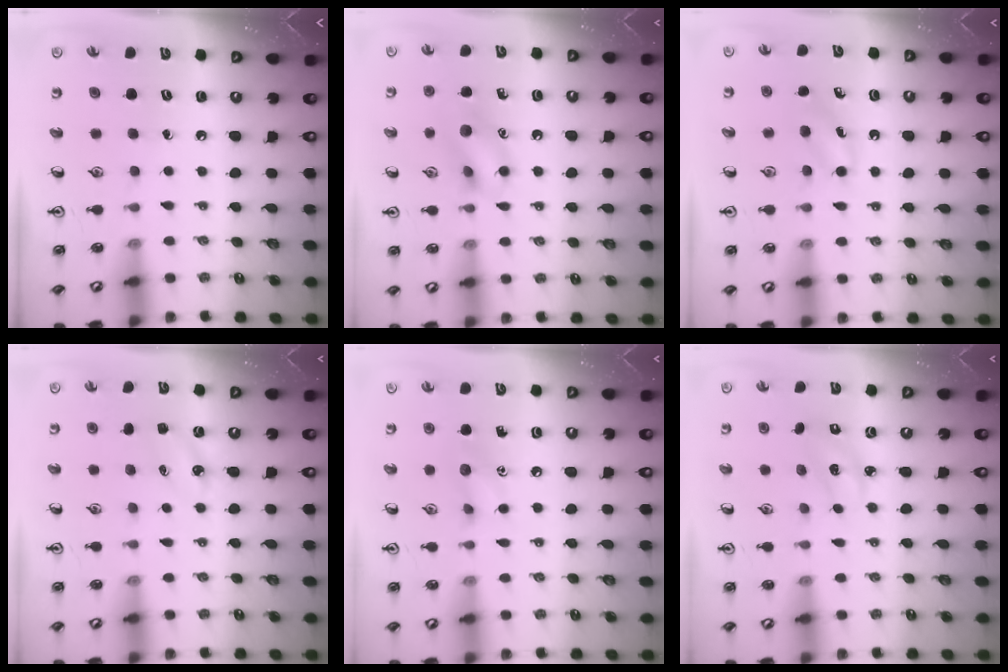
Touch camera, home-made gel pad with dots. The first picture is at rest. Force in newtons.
{"total": 11.2, "press": 11.2, "slide": 1.1}
{"total": 4.1, "press": 3.9, "slide": 1.3}
{"total": 3.7, "press": 3.5, "slide": 1.1}
{"total": 7.0, "press": 6.8, "slide": 1.4}
{"total": 2.4, "press": 2.3, "slide": 0.5}